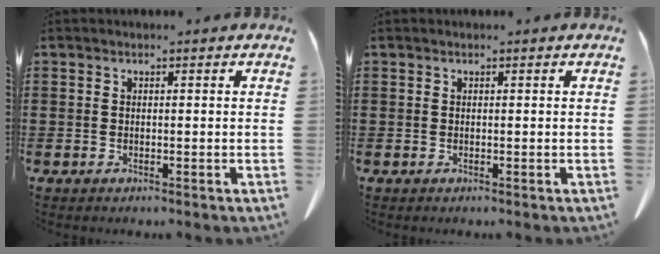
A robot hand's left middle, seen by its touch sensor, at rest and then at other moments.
{"total": 0.0}